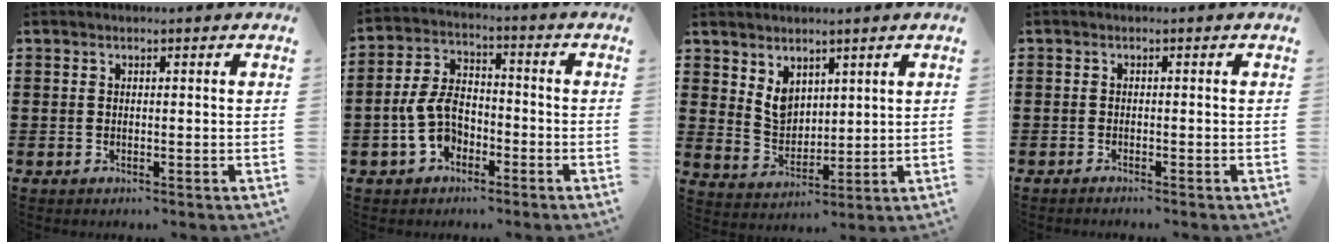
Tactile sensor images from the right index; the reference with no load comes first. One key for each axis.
{"total": 6.7, "fx": -2.6, "fy": 4.3, "fz": 4.3, "tx": -0.114, "ty": 0.001, "tz": -0.056}
{"total": 5.0, "fx": 3.1, "fy": 3.4, "fz": 2.0, "tx": -0.053, "ty": 0.002, "tz": 0.059}
{"total": 0.8, "fx": -0.8, "fy": -0.1, "fz": 0.1, "tx": -0.004, "ty": -0.002, "tz": -0.016}